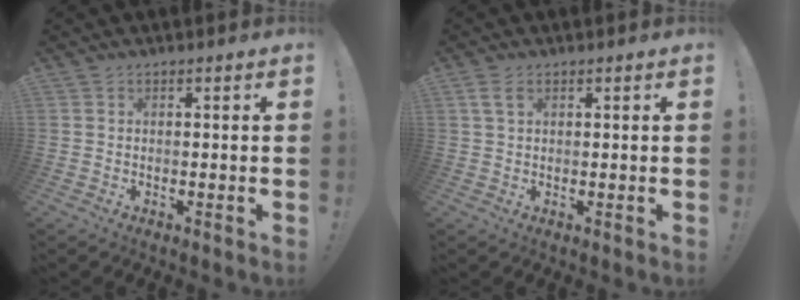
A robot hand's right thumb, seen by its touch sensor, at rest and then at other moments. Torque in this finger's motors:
{"motor_torque": [1.25, 1.32, 0.08, 0.10, 0.31]}